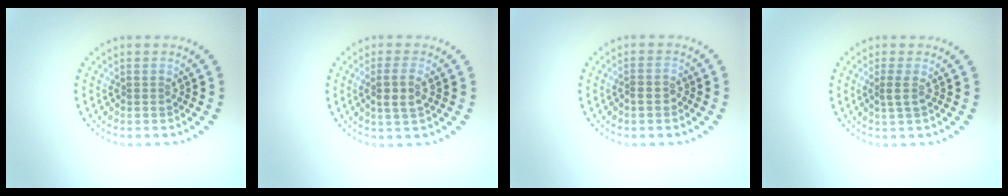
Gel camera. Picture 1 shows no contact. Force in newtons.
{"total": 2.1, "press": 1.9, "slide": 0.8}
{"total": 0.8, "press": 0.7, "slide": 0.5}
{"total": 1.0, "press": 0.8, "slide": 0.6}